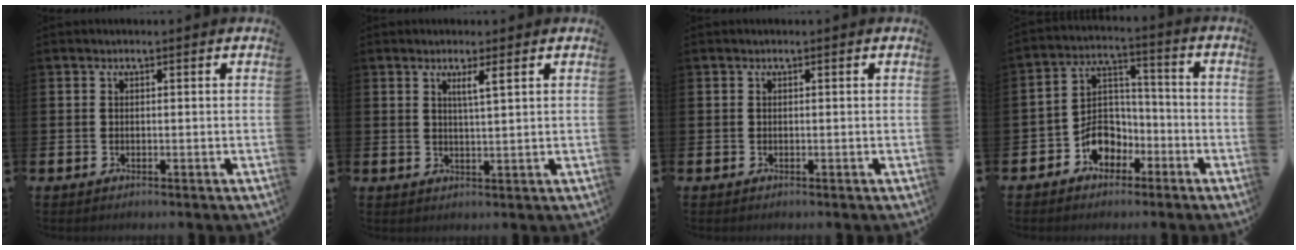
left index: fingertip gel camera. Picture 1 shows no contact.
{"total": 2.3, "force": [1.7, -0.1, 1.6], "torque": [-0.028, -0.006, 0.027]}
{"total": 0.0}
{"total": 6.6, "force": [-3.3, 5.0, 2.8], "torque": [-0.069, 0.010, -0.067]}